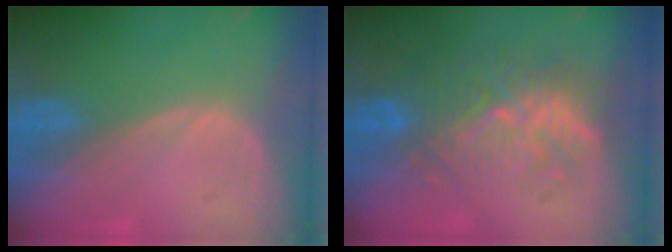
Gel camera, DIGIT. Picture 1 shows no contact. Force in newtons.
{"total": 9.4, "press": 9.0, "slide": 2.7}